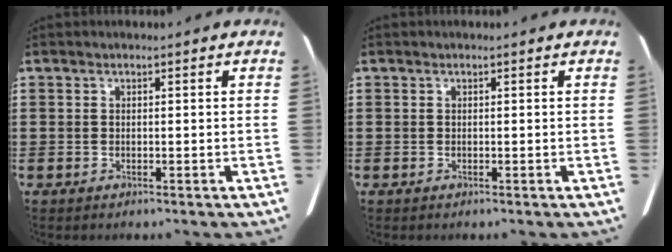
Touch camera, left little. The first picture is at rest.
{"total": 0.0}